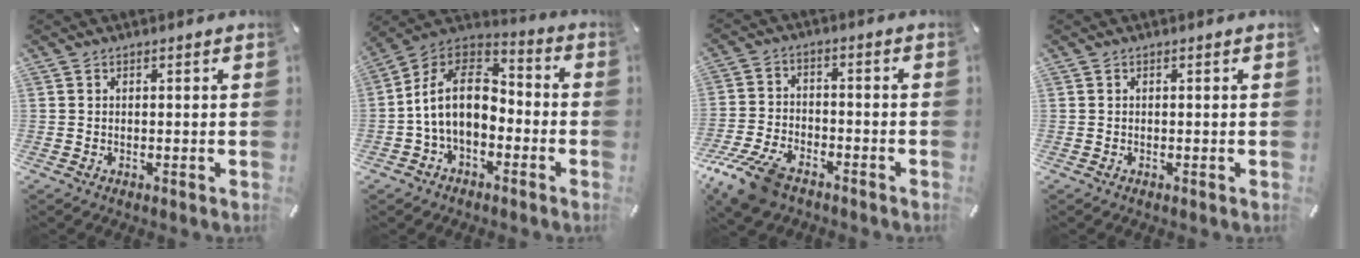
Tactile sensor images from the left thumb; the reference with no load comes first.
{"total": 14.6, "force": [-2.5, 9.8, 10.5], "torque": [-0.229, 0.020, -0.053]}
{"total": 10.9, "force": [-7.6, 5.2, 5.8], "torque": [-0.128, 0.031, -0.146]}
{"total": 0.0}